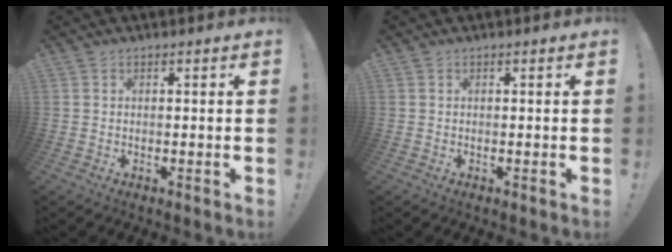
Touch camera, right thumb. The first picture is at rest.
{"total": 0.0}